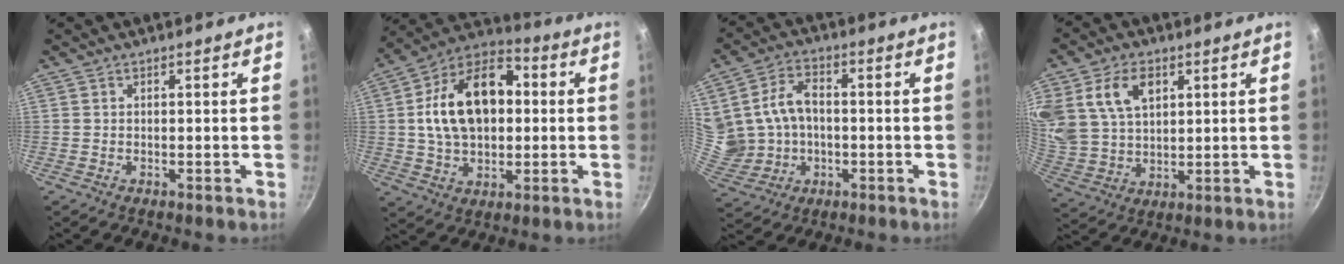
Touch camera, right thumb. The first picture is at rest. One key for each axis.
{"total": 19.4, "fx": 1.9, "fy": 12.8, "fz": 14.4, "tx": -0.214, "ty": 0.028, "tz": 0.019}
{"total": 13.3, "fx": 0.5, "fy": 10.5, "fz": 8.0, "tx": -0.149, "ty": 0.015, "tz": 0.022}
{"total": 13.5, "fx": 5.4, "fy": 9.0, "fz": 8.5, "tx": -0.151, "ty": -0.013, "tz": 0.111}